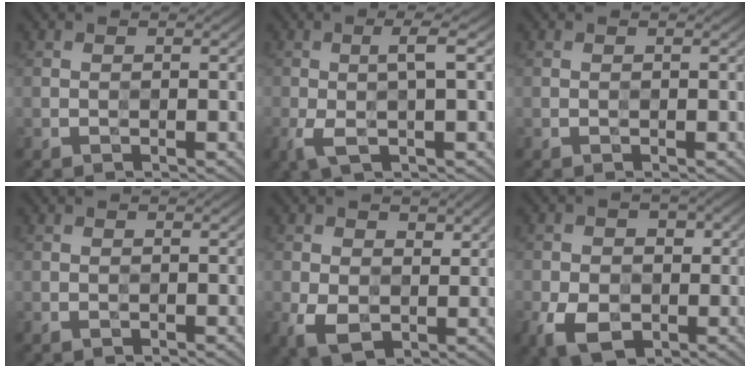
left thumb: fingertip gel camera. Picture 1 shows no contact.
{"total": 4.5, "force": [-0.4, 0.8, 4.4], "torque": [-0.089, 0.005, -0.014]}
{"total": 0.0}
{"total": 0.0}
{"total": 5.8, "force": [0.2, 4.3, 4.0], "torque": [-0.087, -0.009, 0.002]}
{"total": 7.0, "force": [-2.0, 5.0, 4.5], "torque": [-0.087, -0.016, -0.036]}